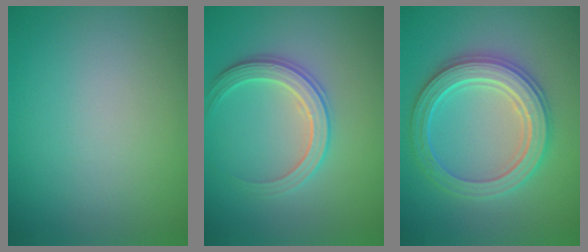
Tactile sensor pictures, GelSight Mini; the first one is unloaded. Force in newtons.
{"total": 3.0, "press": 2.9, "slide": 0.3}
{"total": 5.1, "press": 5.1, "slide": 0.9}